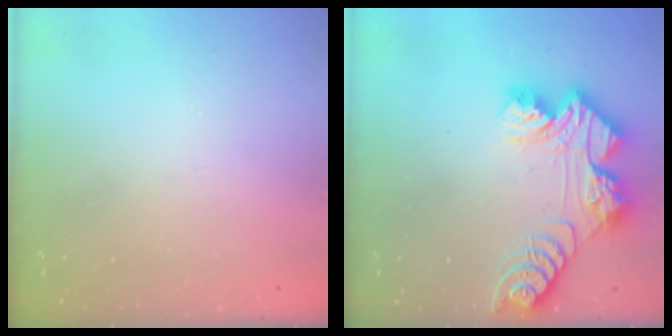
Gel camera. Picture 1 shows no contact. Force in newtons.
{"total": 13.7, "press": 13.7, "slide": 1.1}